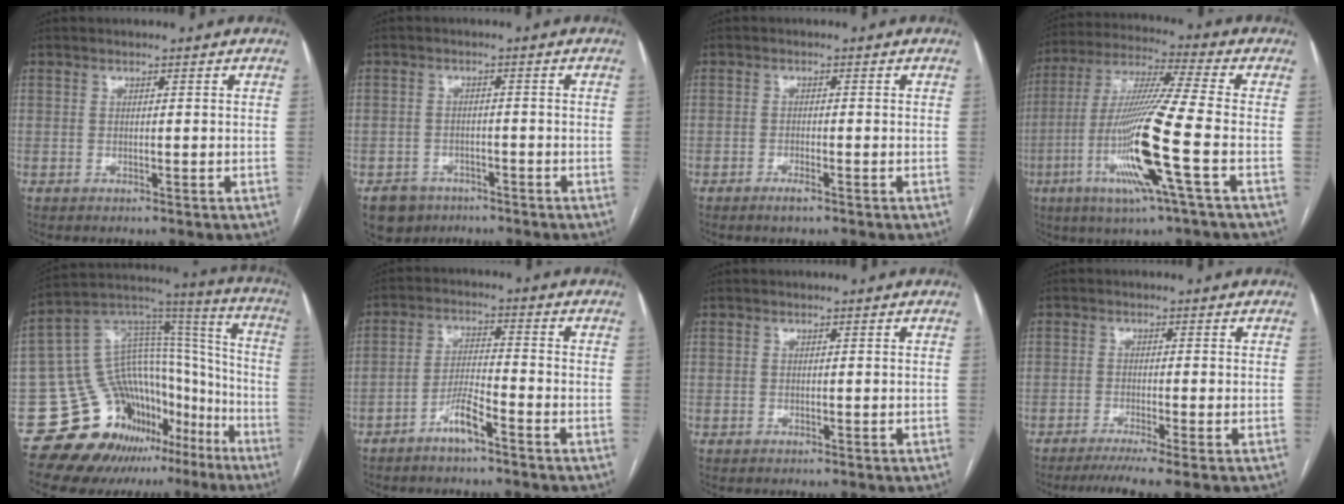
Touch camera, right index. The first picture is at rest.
{"total": 5.0, "force": [-3.2, 3.7, 0.6], "torque": [-0.012, 0.006, -0.050]}
{"total": 1.8, "force": [-1.3, 0.3, 1.3], "torque": [-0.026, -0.002, -0.021]}
{"total": 16.8, "force": [-5.0, -0.9, 16.0], "torque": [-0.326, -0.018, -0.103]}
{"total": 22.4, "force": [-15.2, 12.9, 10.2], "torque": [-0.127, 0.089, -0.229]}
{"total": 5.0, "force": [-3.4, 0.7, 3.6], "torque": [-0.074, 0.006, -0.066]}
{"total": 0.0}
{"total": 5.7, "force": [-4.3, -0.9, 3.7], "torque": [-0.053, -0.011, -0.069]}